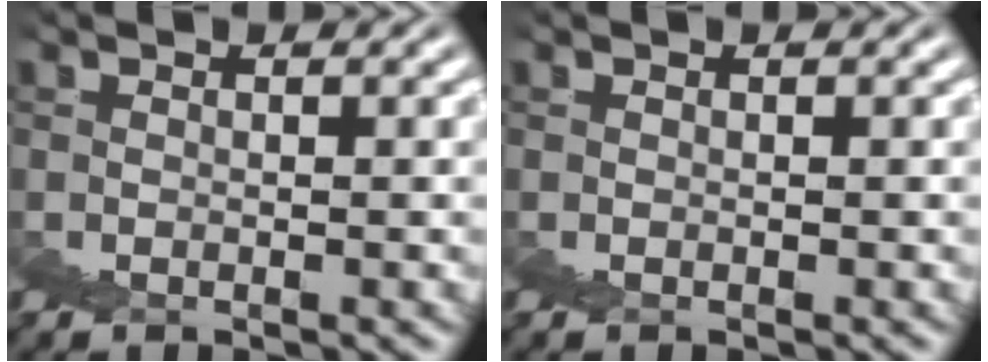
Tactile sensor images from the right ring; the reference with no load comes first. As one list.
[{"total": 0.0}]